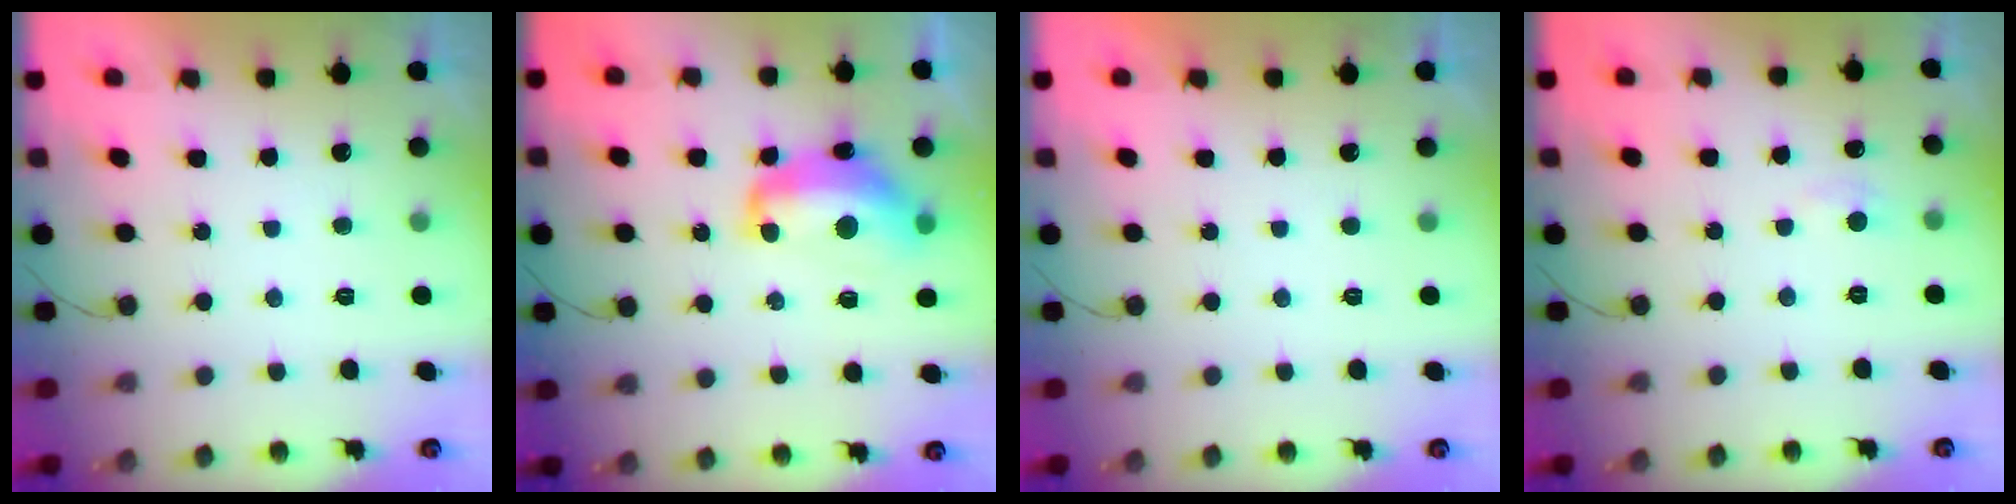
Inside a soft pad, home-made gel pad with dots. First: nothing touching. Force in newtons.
{"total": 12.7, "press": 12.7, "slide": 1.2}
{"total": 0.0}
{"total": 2.8, "press": 2.7, "slide": 0.4}